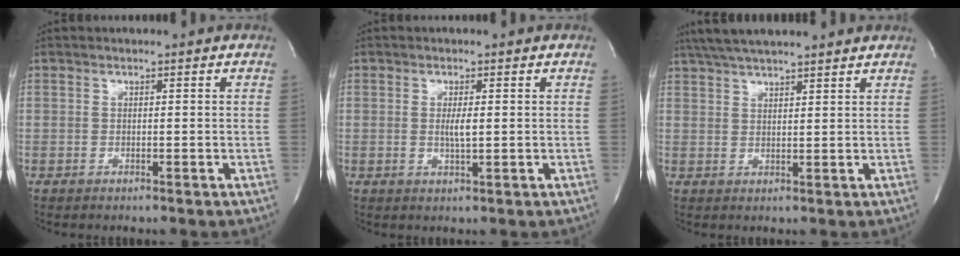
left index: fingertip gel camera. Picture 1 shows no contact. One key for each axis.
{"total": 2.2, "fx": 0.1, "fy": 0.2, "fz": 2.2, "tx": -0.044, "ty": -0.003, "tz": 0.003}
{"total": 11.7, "fx": 10.1, "fy": 1.3, "fz": 5.7, "tx": -0.101, "ty": 0.039, "tz": 0.153}